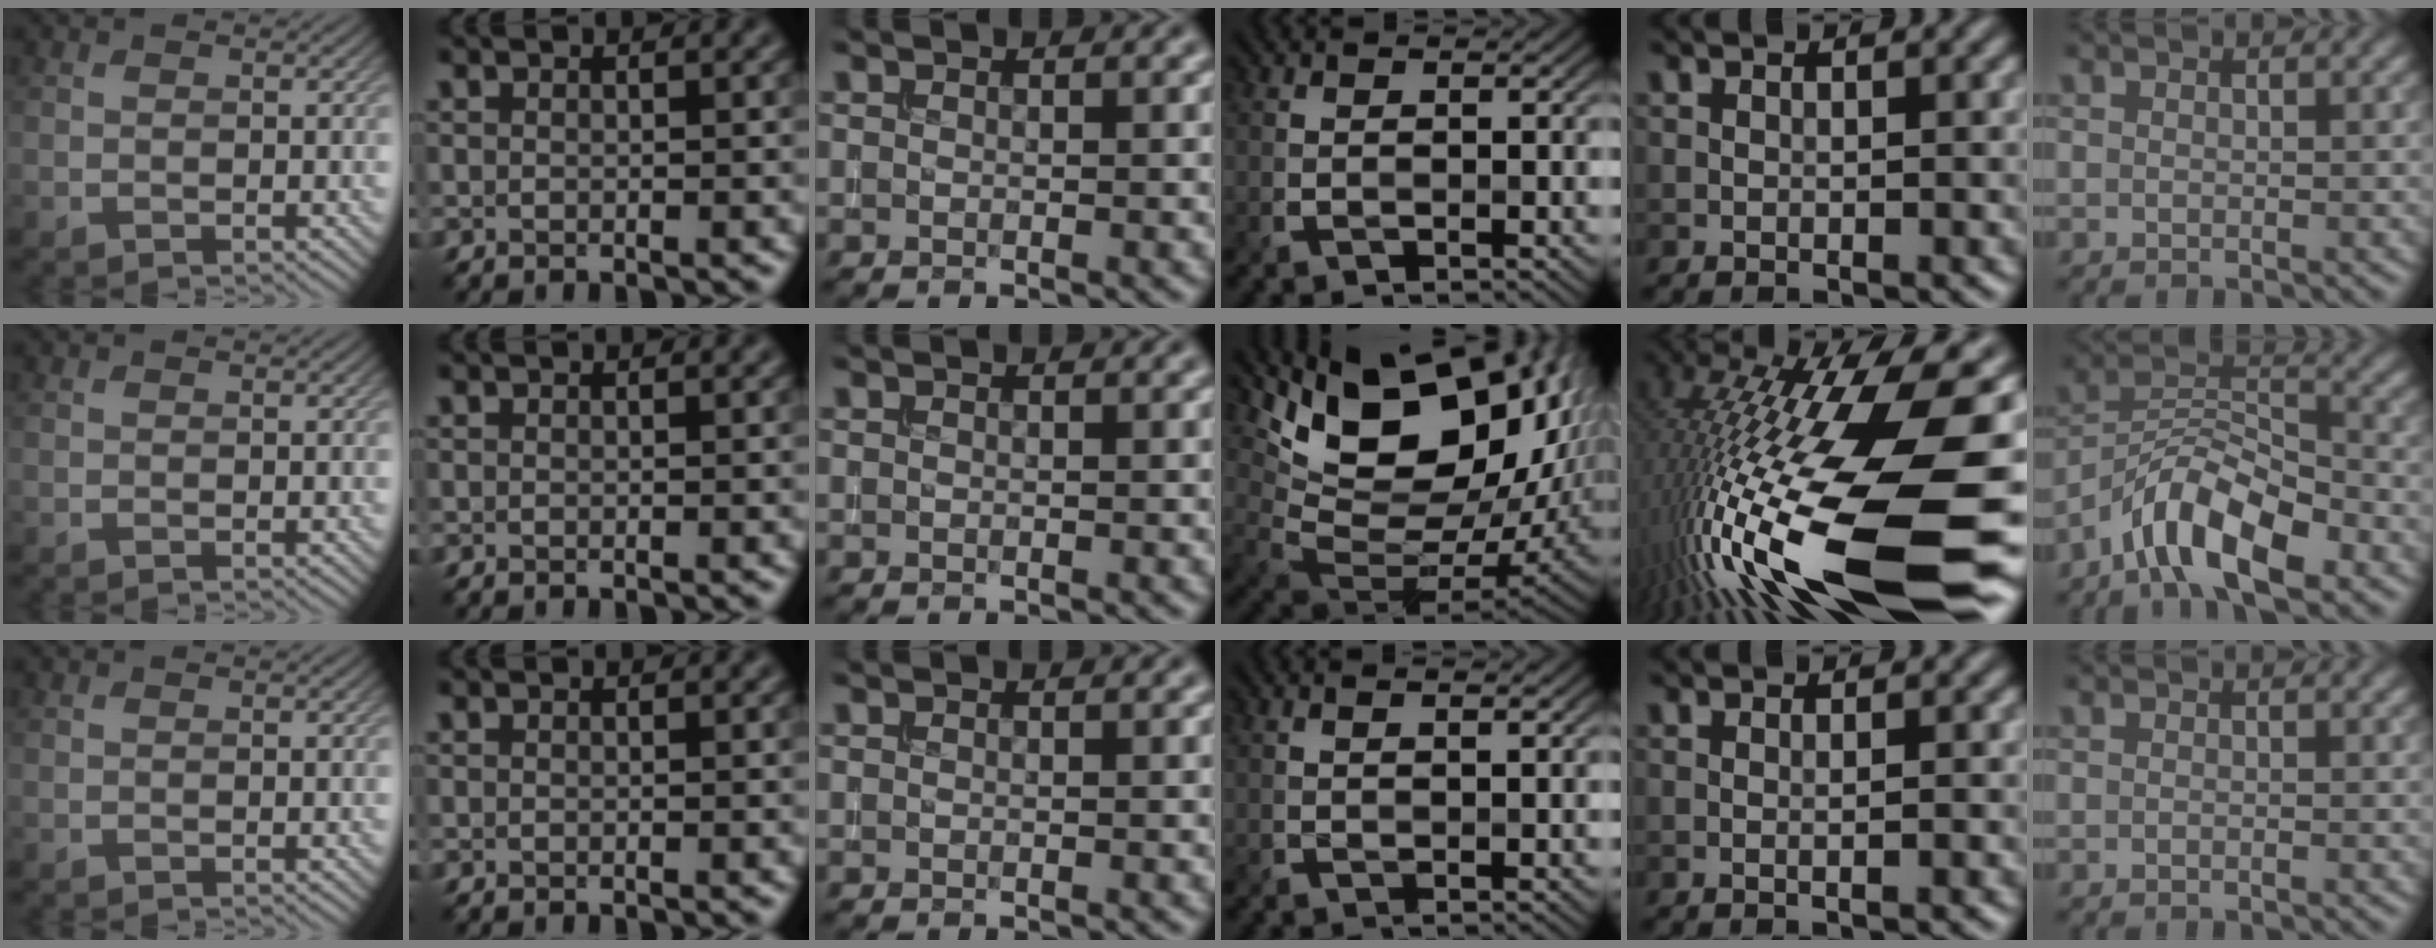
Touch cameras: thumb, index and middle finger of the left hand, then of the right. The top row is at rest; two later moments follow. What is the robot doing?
{"motion": "extract", "object": "bucket"}